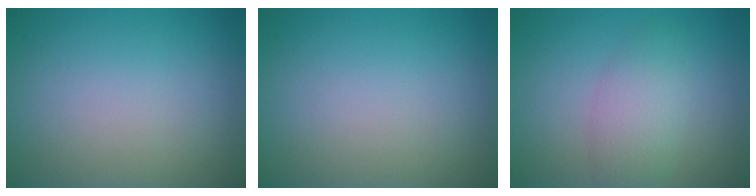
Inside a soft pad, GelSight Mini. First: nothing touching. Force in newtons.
{"total": 0.0}
{"total": 3.2, "press": 3.2, "slide": 0.3}